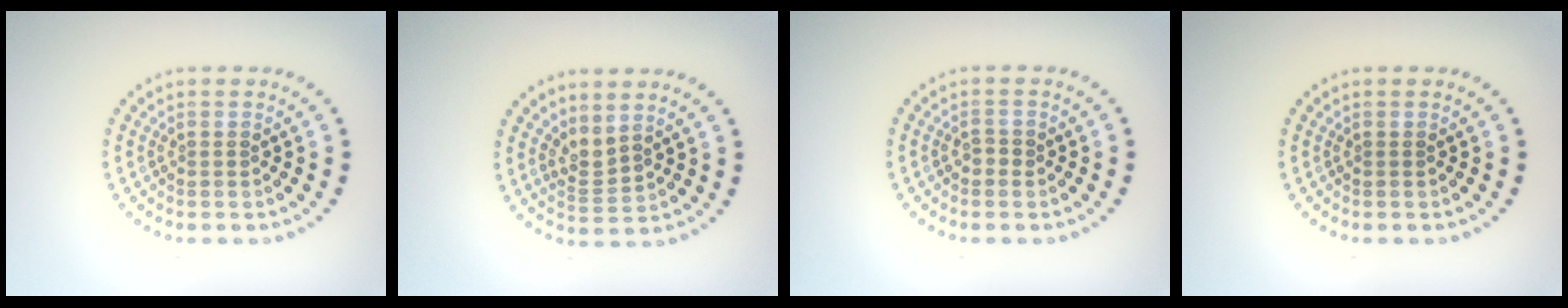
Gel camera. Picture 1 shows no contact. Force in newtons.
{"total": 2.0, "press": 1.4, "slide": 1.4}
{"total": 1.0, "press": 0.9, "slide": 0.3}
{"total": 0.0}